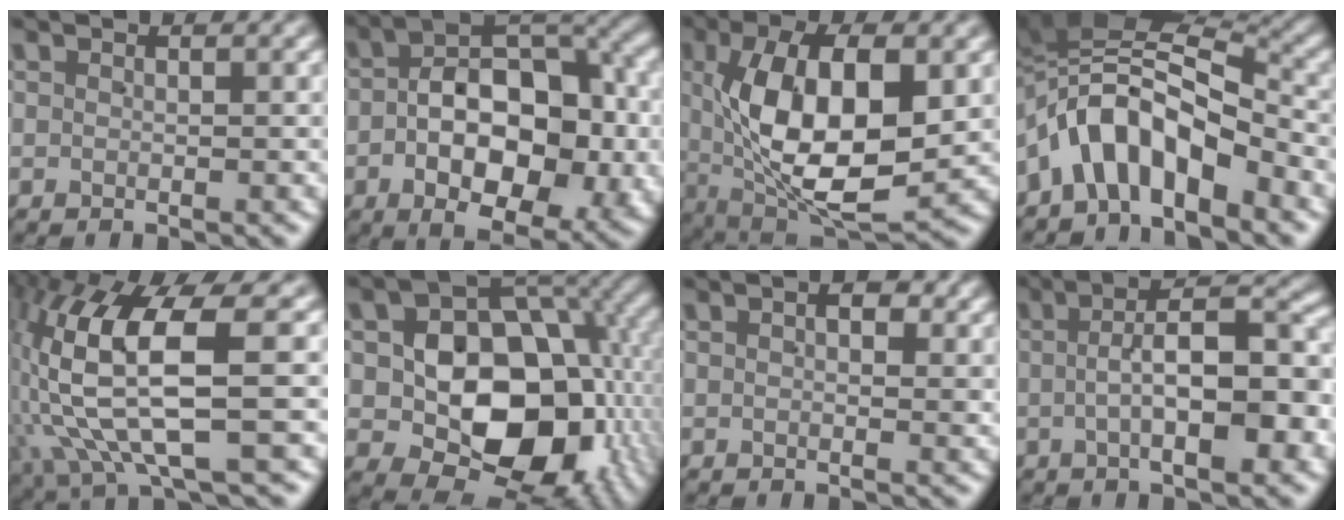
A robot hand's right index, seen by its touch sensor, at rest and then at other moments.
{"total": 10.8, "force": [-1.5, 6.6, 8.5], "torque": [-0.126, -0.007, -0.026]}
{"total": 13.3, "force": [0.1, 7.0, 11.3], "torque": [-0.209, -0.023, 0.021]}
{"total": 11.5, "force": [-1.0, 7.9, 8.3], "torque": [-0.172, 0.000, -0.029]}
{"total": 13.3, "force": [0.7, 6.9, 11.4], "torque": [-0.250, -0.015, 0.028]}
{"total": 16.9, "force": [-1.4, 11.7, 12.1], "torque": [-0.206, -0.057, -0.001]}
{"total": 2.1, "force": [1.0, 1.0, 1.6], "torque": [-0.016, 0.002, 0.011]}
{"total": 7.3, "force": [-1.7, 2.6, 6.6], "torque": [-0.091, 0.001, -0.023]}